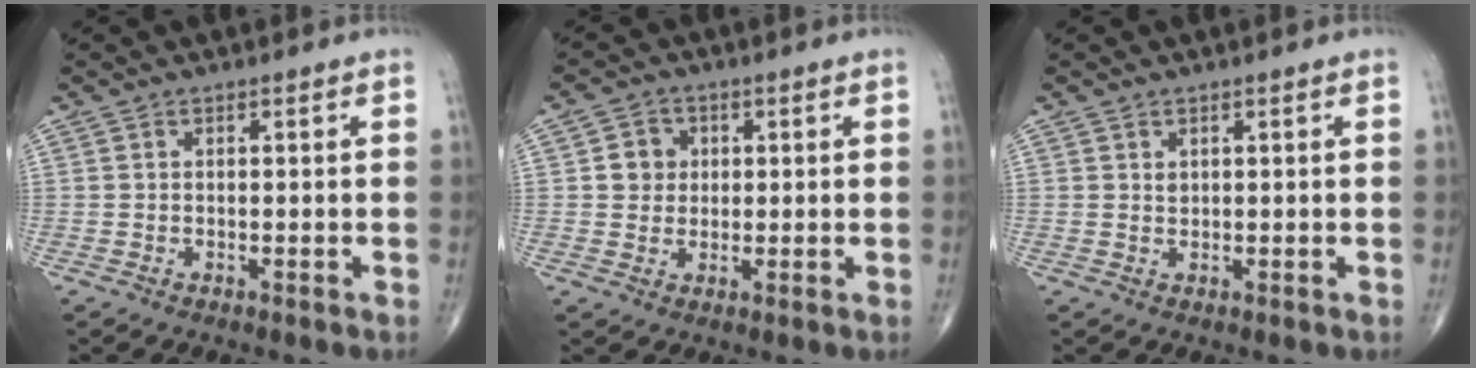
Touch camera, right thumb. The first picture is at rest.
{"total": 4.5, "force": [0.8, 4.2, 1.6], "torque": [-0.001, 0.003, 0.008]}
{"total": 1.0, "force": [0.5, 0.7, 0.5], "torque": [-0.002, -0.003, 0.009]}